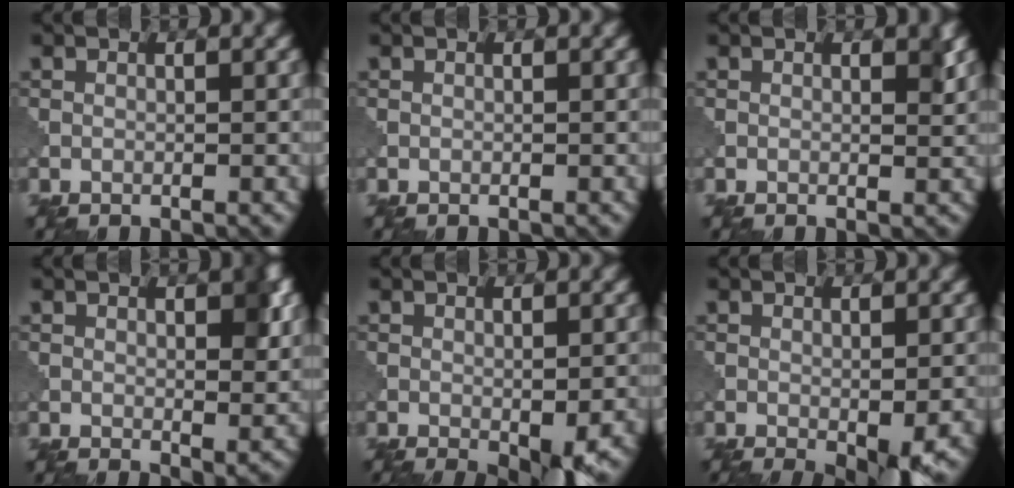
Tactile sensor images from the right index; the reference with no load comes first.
{"total": 0.0}
{"total": 1.1, "force": [0.5, 0.4, 0.9], "torque": [-0.009, -0.004, 0.005]}
{"total": 4.2, "force": [1.0, 2.1, 3.5], "torque": [-0.044, -0.009, 0.022]}
{"total": 4.3, "force": [-1.9, 1.1, 3.7], "torque": [-0.053, -0.009, -0.023]}
{"total": 4.1, "force": [-1.7, 0.9, 3.6], "torque": [-0.052, -0.010, -0.020]}